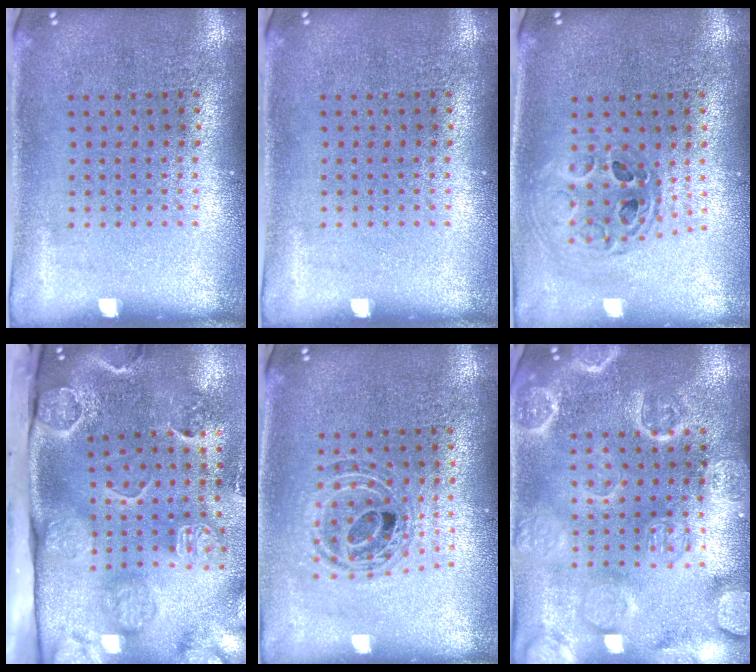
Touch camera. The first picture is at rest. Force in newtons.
{"total": 0.0}
{"total": 0.8, "press": 0.8, "slide": 0.1}
{"total": 4.7, "press": 3.4, "slide": 3.2}
{"total": 0.8, "press": 0.8, "slide": 0.1}
{"total": 3.5, "press": 3.5, "slide": 0.4}